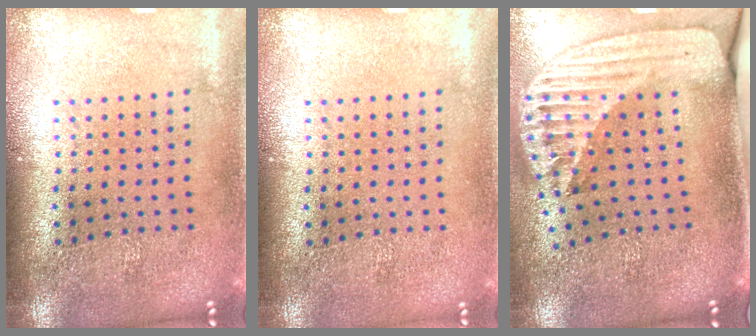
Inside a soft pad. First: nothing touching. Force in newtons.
{"total": 0.0}
{"total": 2.5, "press": 1.7, "slide": 1.9}